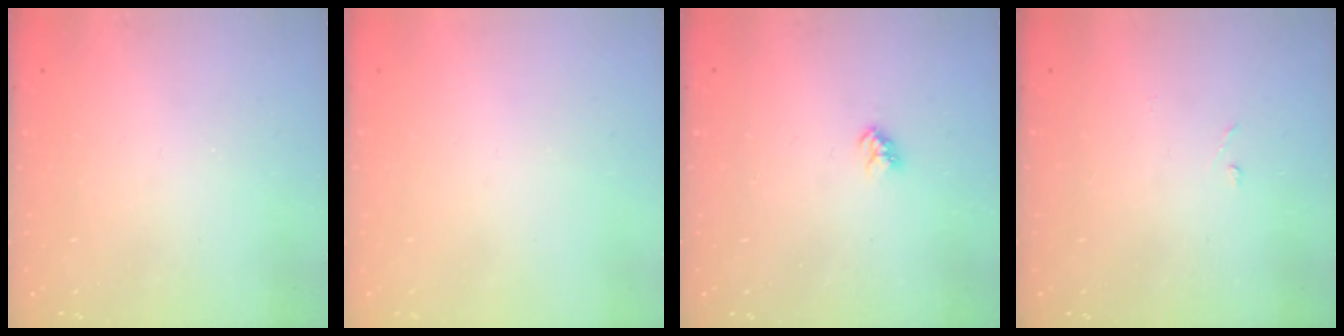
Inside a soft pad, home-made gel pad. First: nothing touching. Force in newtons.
{"total": 0.0}
{"total": 3.1, "press": 3.1, "slide": 0.4}
{"total": 3.2, "press": 3.2, "slide": 0.4}